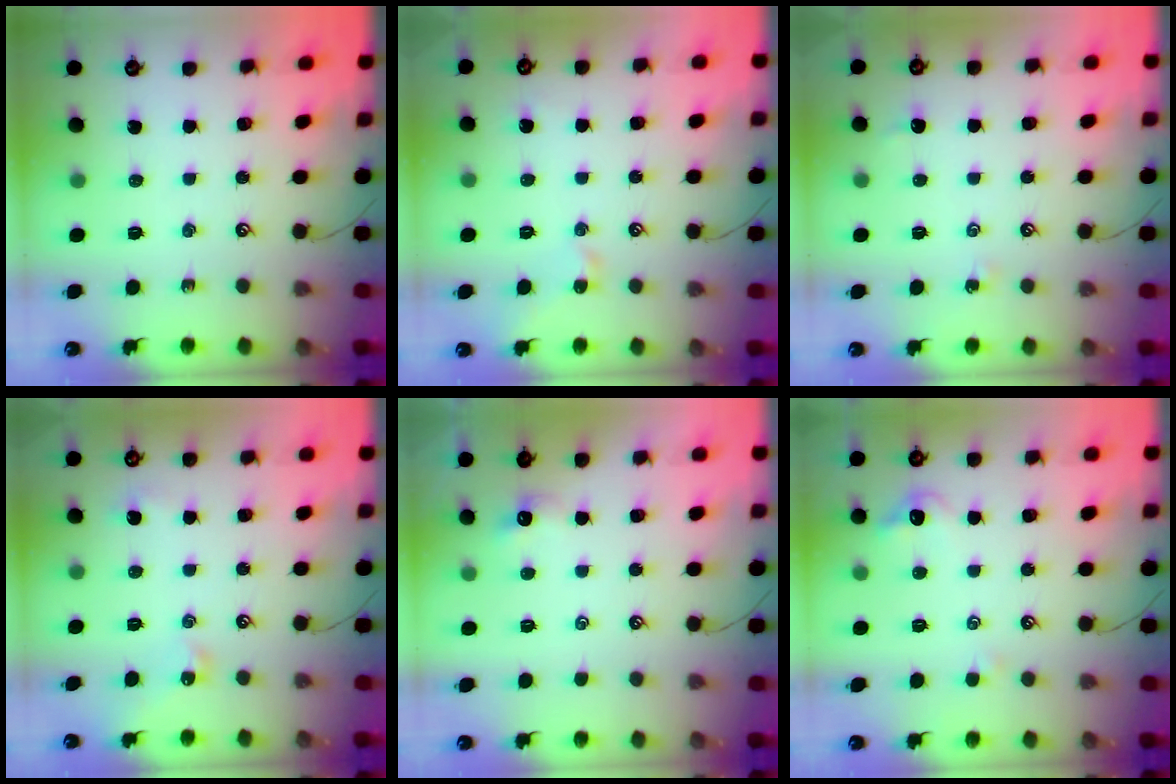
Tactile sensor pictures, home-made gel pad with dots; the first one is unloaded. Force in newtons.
{"total": 1.3, "press": 1.3, "slide": 0.1}
{"total": 1.6, "press": 1.5, "slide": 0.4}
{"total": 4.8, "press": 4.7, "slide": 0.7}
{"total": 0.7, "press": 0.3, "slide": 0.6}
{"total": 0.8, "press": 0.5, "slide": 0.7}